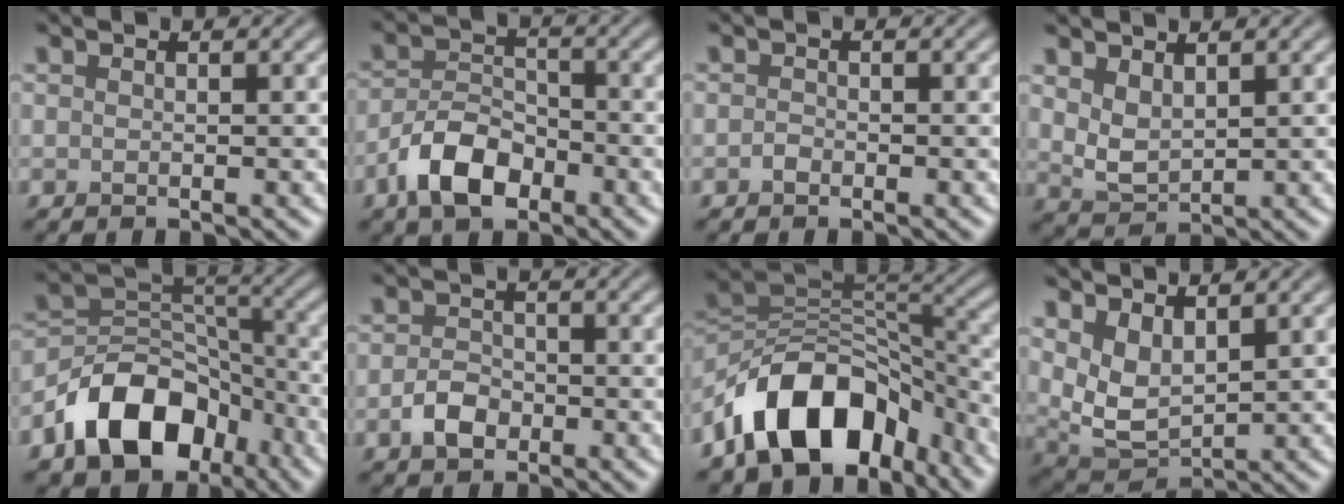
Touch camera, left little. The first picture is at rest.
{"total": 5.3, "force": [-3.1, 2.9, 3.3], "torque": [-0.055, 0.003, -0.063]}
{"total": 0.6, "force": [-0.4, 0.4, 0.3], "torque": [-0.006, -0.001, -0.009]}
{"total": 2.6, "force": [1.4, 1.4, 1.8], "torque": [-0.042, -0.006, 0.034]}
{"total": 10.0, "force": [-5.6, 6.4, 5.2], "torque": [-0.079, 0.002, -0.109]}
{"total": 2.6, "force": [-1.2, 1.8, 1.5], "torque": [-0.027, 0.003, -0.027]}
{"total": 11.4, "force": [-6.8, 6.7, 6.1], "torque": [-0.081, 0.007, -0.127]}
{"total": 4.4, "force": [1.7, 2.5, 3.2], "torque": [-0.080, -0.014, 0.043]}